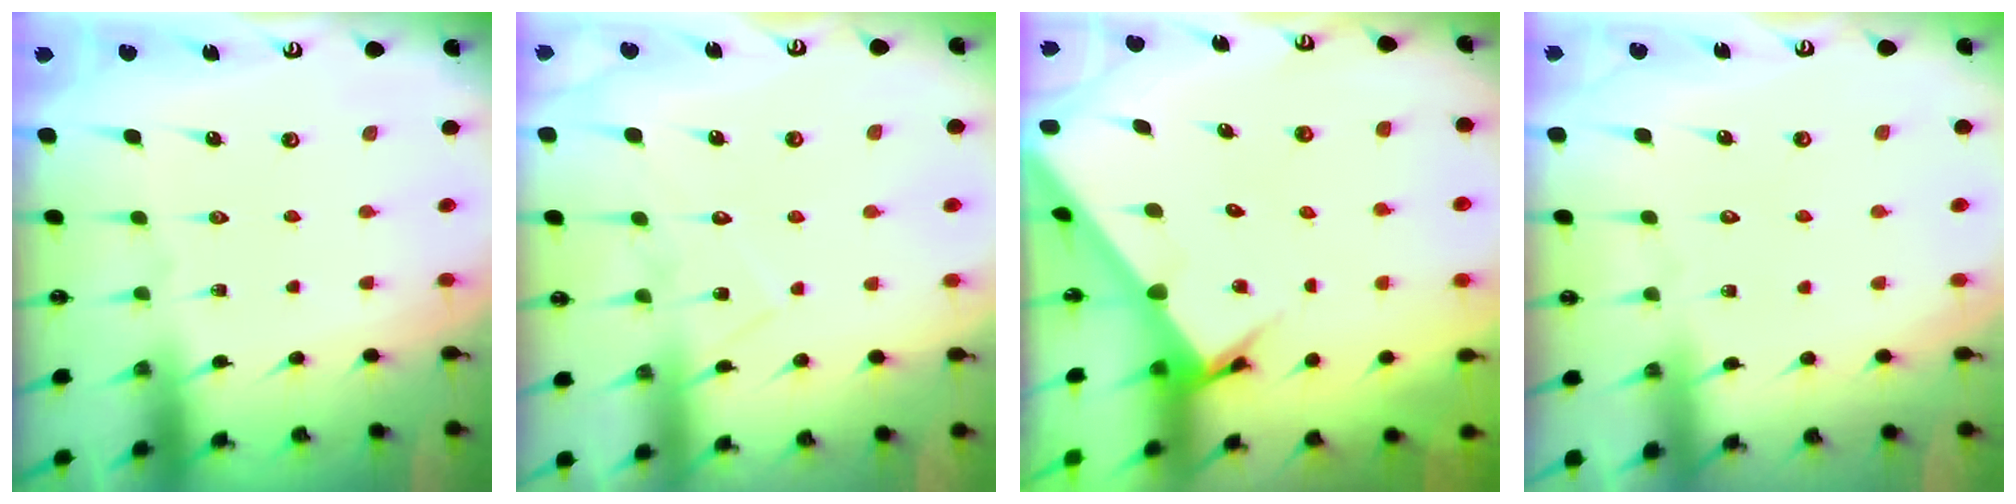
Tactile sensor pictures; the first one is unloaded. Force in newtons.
{"total": 8.4, "press": 8.4, "slide": 0.7}
{"total": 2.9, "press": 2.9, "slide": 0.2}
{"total": 2.5, "press": 2.5, "slide": 0.3}